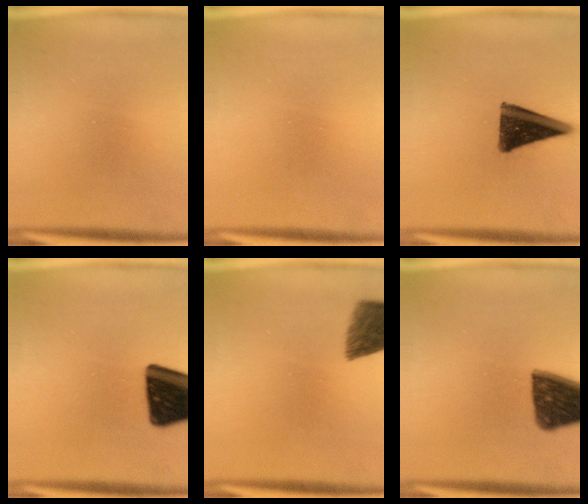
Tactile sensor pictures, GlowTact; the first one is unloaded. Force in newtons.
{"total": 1.6}
{"total": 12.7}
{"total": 18.6}
{"total": 7.4}
{"total": 13.6}